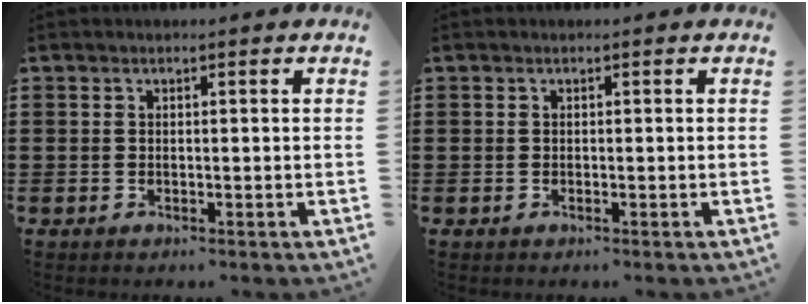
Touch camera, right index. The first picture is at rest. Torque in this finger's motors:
{"motor_torque": [-0.77, 1.37, -1.05, -0.21]}